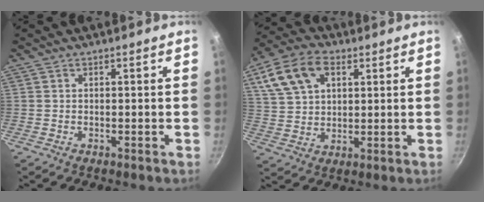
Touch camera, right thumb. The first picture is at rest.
{"total": 13.3, "force": [5.5, 8.6, 8.5], "torque": [-0.153, 0.006, 0.101]}